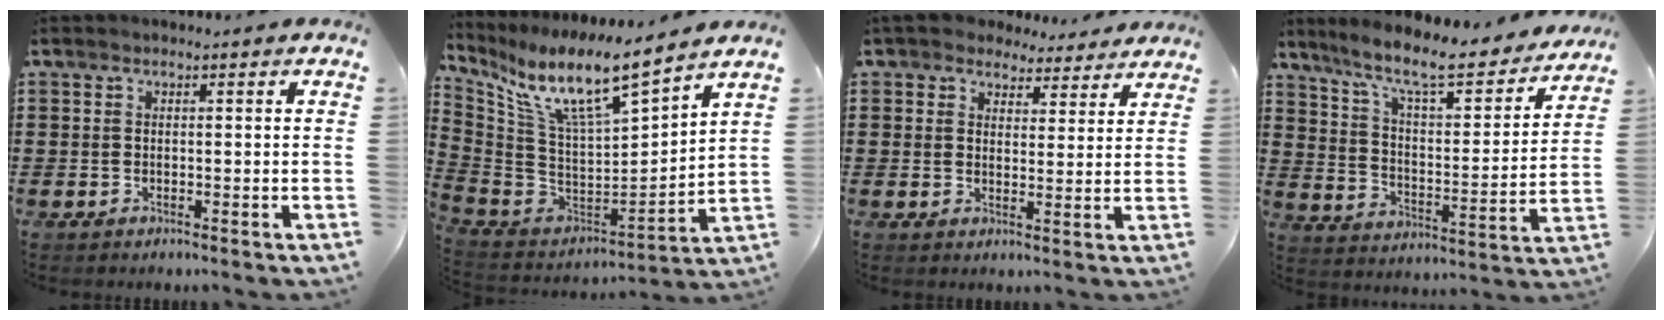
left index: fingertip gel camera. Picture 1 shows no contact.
{"total": 11.1, "force": [8.1, 1.5, 7.4], "torque": [-0.172, -0.059, 0.136]}
{"total": 4.8, "force": [4.4, 1.8, 0.8], "torque": [-0.035, -0.009, 0.081]}
{"total": 9.2, "force": [7.9, 0.6, 4.7], "torque": [-0.115, -0.054, 0.128]}